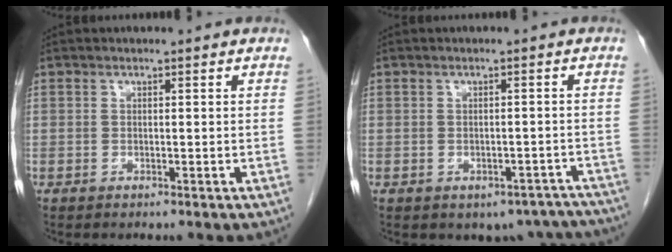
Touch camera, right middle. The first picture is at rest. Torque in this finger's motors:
{"motor_torque": [1.09, -1.05, 0.01, 0.04]}